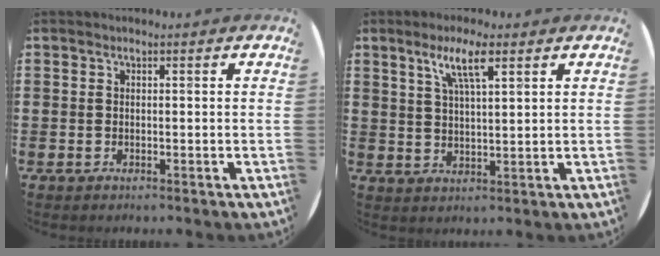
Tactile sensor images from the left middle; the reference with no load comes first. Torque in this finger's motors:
{"motor_torque": [1.27, -0.87, 0.24, 0.10]}